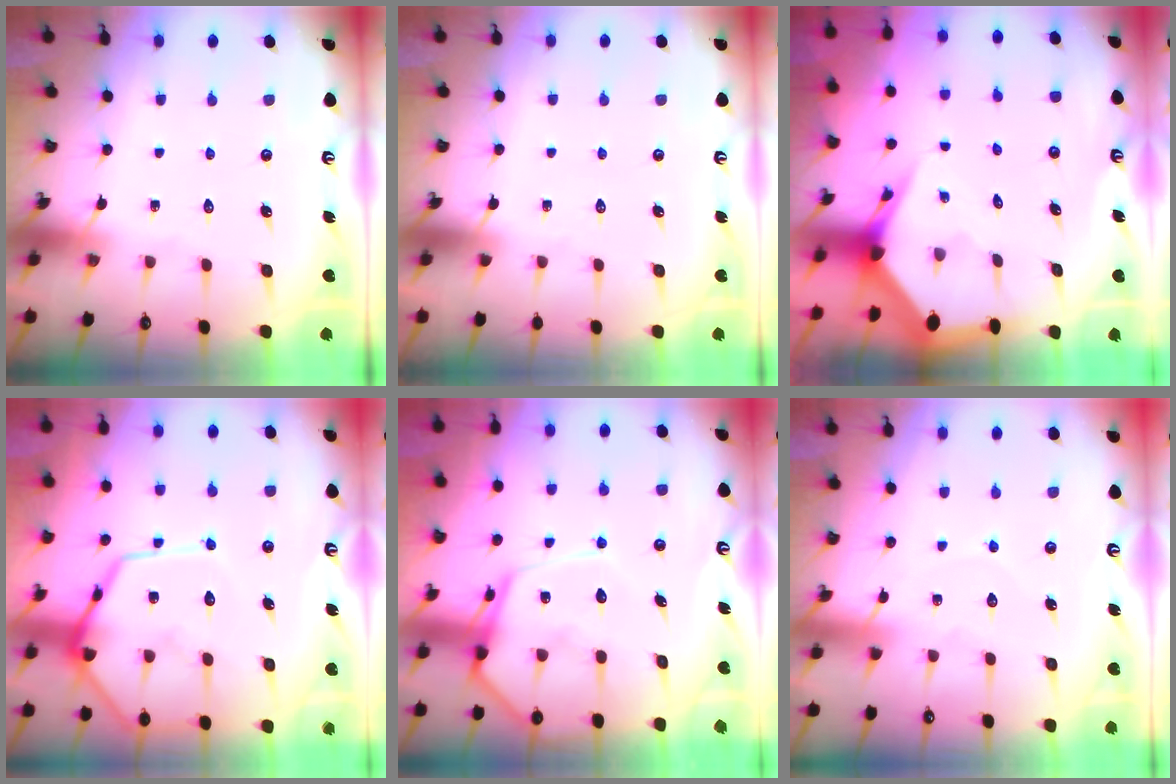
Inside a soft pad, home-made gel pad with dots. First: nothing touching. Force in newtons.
{"total": 0.0}
{"total": 3.8, "press": 3.8, "slide": 0.4}
{"total": 13.5, "press": 13.5, "slide": 1.2}
{"total": 13.3, "press": 13.2, "slide": 1.3}
{"total": 4.4, "press": 4.4, "slide": 0.4}